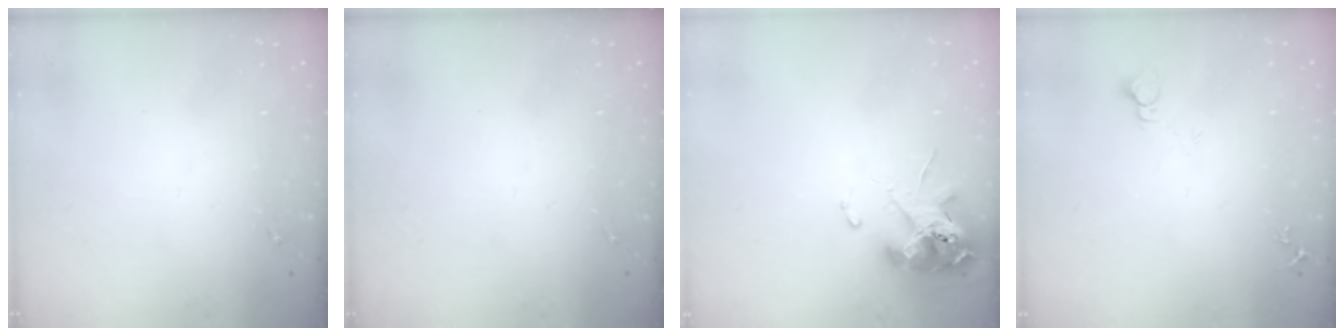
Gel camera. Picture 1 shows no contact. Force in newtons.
{"total": 0.0}
{"total": 10.9, "press": 10.8, "slide": 1.8}
{"total": 3.7, "press": 3.7, "slide": 0.3}